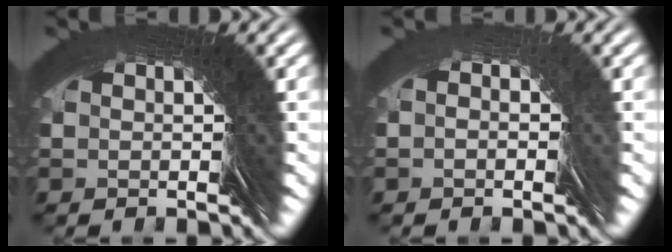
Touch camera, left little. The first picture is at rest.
{"total": 1.6, "force": [0.3, 1.5, -0.1], "torque": [0.000, 0.007, -0.005]}